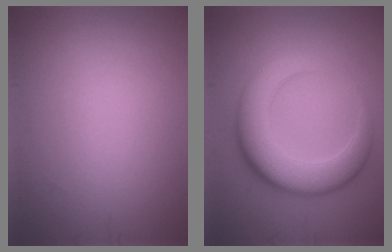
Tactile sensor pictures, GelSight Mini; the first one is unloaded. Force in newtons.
{"total": 7.1, "press": 7.1, "slide": 0.1}